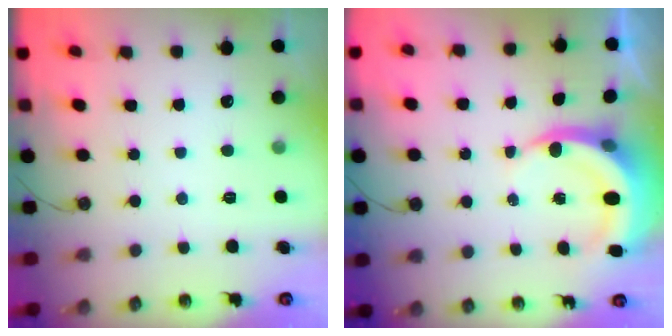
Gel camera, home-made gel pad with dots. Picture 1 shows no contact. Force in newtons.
{"total": 7.3, "press": 7.2, "slide": 1.0}